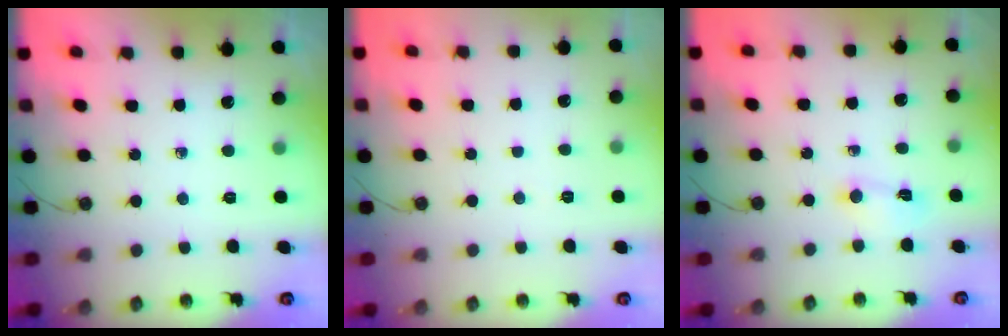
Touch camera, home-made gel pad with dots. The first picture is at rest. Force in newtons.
{"total": 17.3, "press": 3.9, "slide": 16.8}
{"total": 5.0, "press": 5.0, "slide": 0.5}